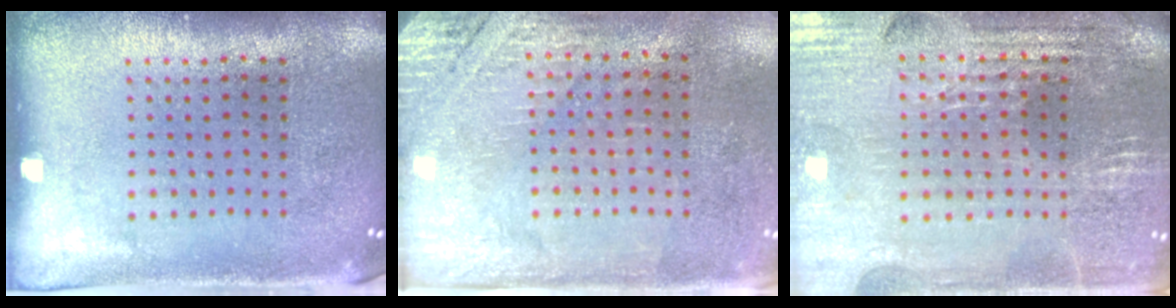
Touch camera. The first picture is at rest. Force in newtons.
{"total": 2.7, "press": 2.4, "slide": 1.2}
{"total": 3.0, "press": 3.0, "slide": 0.4}